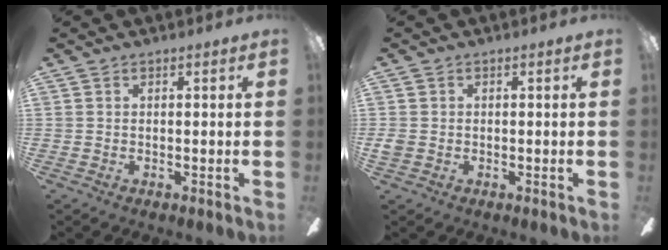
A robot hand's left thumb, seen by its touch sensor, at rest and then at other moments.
{"total": 1.7, "force": [-0.5, 1.4, 0.7], "torque": [-0.011, 0.001, -0.009]}